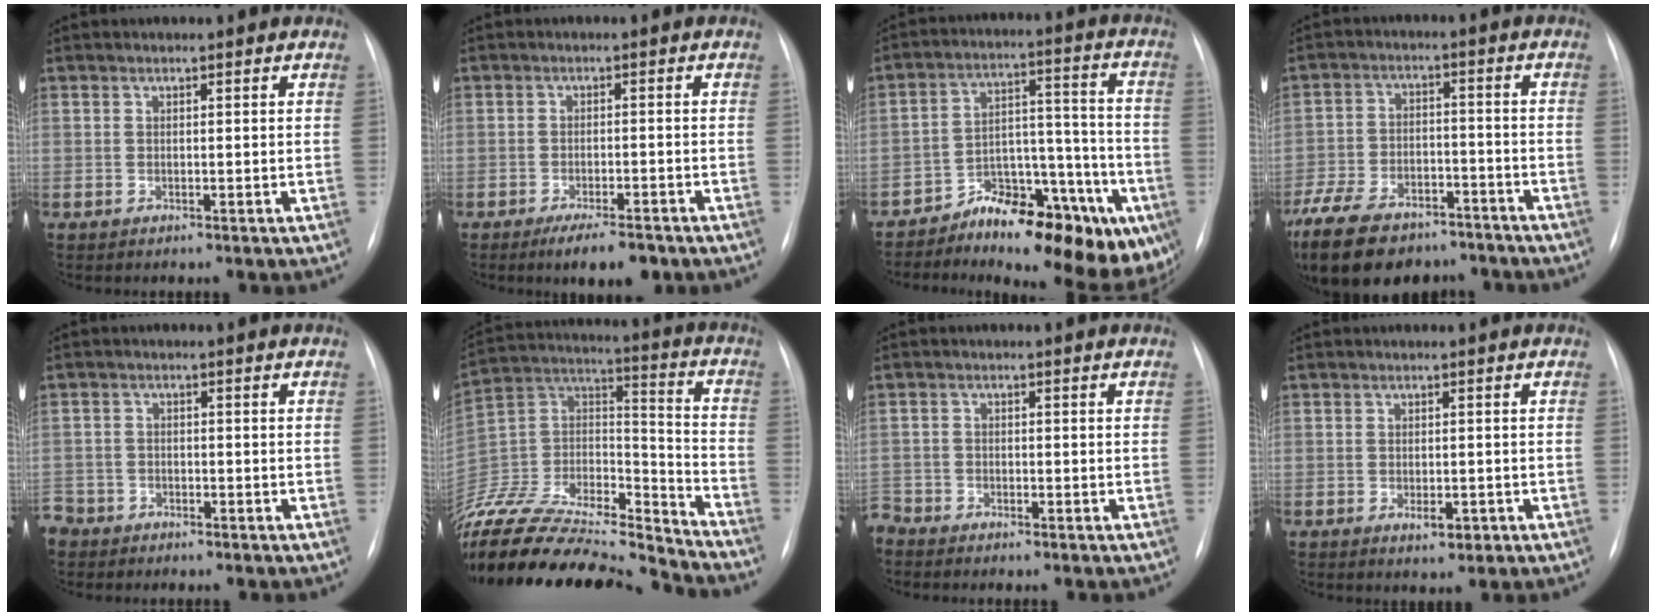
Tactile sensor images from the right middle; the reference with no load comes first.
{"total": 5.6, "force": [-4.0, 1.3, 3.7], "torque": [-0.055, -0.006, -0.057]}
{"total": 17.5, "force": [-11.6, 7.1, 10.9], "torque": [-0.104, 0.066, -0.171]}
{"total": 21.7, "force": [-15.6, 10.9, 10.4], "torque": [-0.279, -0.022, -0.242]}
{"total": 5.1, "force": [-4.1, 3.1, 0.1], "torque": [-0.008, 0.001, -0.081]}
{"total": 28.7, "force": [-26.4, 4.3, 10.4], "torque": [-0.220, -0.003, -0.440]}
{"total": 3.6, "force": [-3.4, 1.1, 0.3], "torque": [-0.003, -0.006, -0.065]}
{"total": 2.3, "force": [-1.1, 1.0, 1.8], "torque": [-0.025, 0.001, -0.010]}